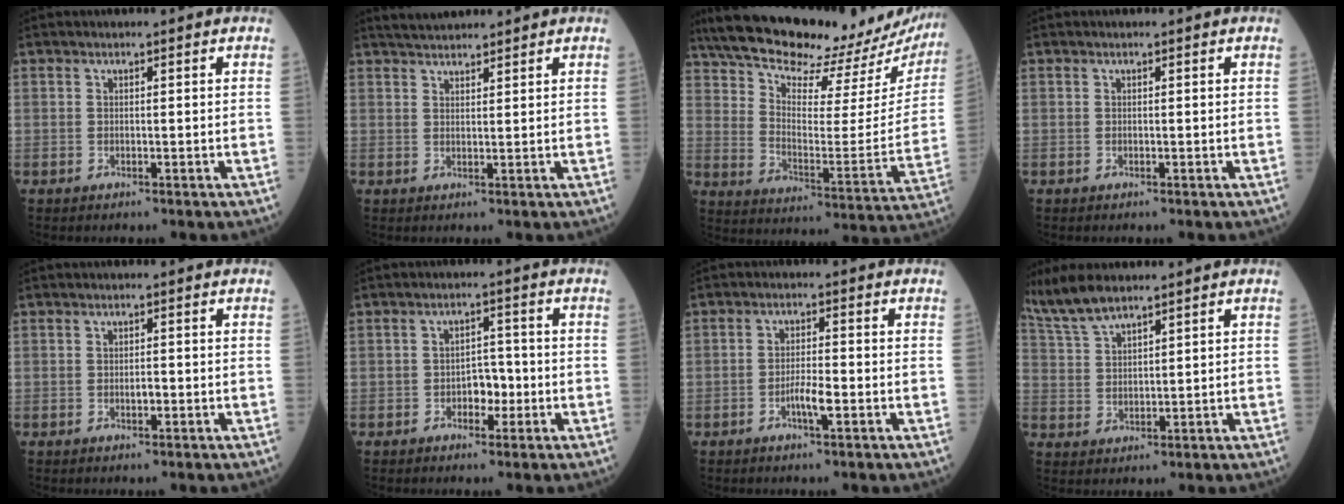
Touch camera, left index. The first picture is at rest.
{"total": 4.4, "force": [4.2, 0.8, 1.3], "torque": [-0.022, 0.030, 0.073]}
{"total": 30.0, "force": [26.2, 7.7, 12.4], "torque": [-0.218, -0.048, 0.345]}
{"total": 0.0}
{"total": 1.2, "force": [-0.4, 0.5, 1.0], "torque": [-0.017, -0.001, -0.007]}
{"total": 3.5, "force": [-1.2, 2.1, 2.5], "torque": [-0.032, 0.006, -0.023]}
{"total": 3.3, "force": [-1.5, 0.5, 3.0], "torque": [-0.057, -0.001, -0.029]}
{"total": 6.6, "force": [5.8, 0.9, 3.0], "torque": [-0.082, 0.015, 0.128]}